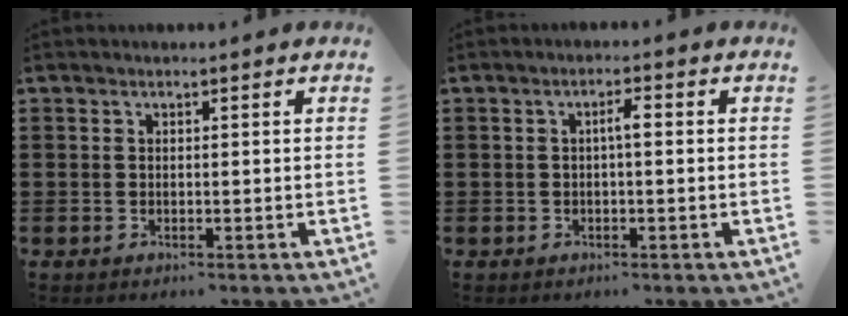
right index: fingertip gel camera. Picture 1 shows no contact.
{"total": 2.0, "force": [-0.2, 0.3, 2.0], "torque": [-0.038, 0.004, -0.006]}